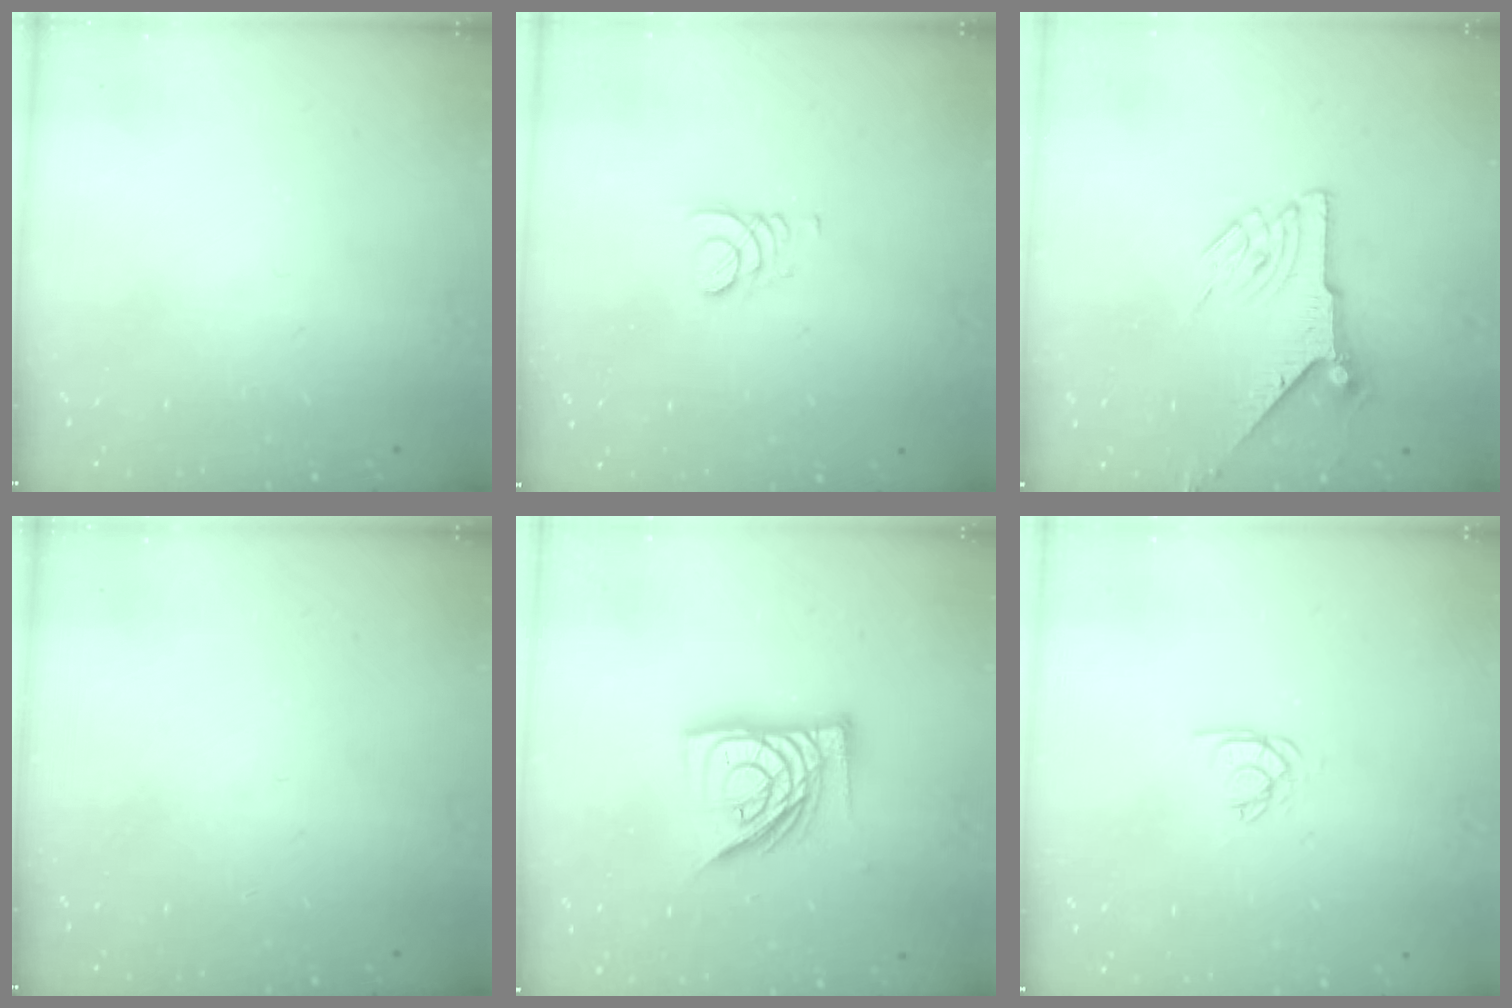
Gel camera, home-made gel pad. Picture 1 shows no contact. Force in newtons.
{"total": 2.2, "press": 2.2, "slide": 0.3}
{"total": 7.5, "press": 7.5, "slide": 0.3}
{"total": 0.0}
{"total": 14.0, "press": 14.0, "slide": 1.1}
{"total": 2.6, "press": 2.6, "slide": 0.1}